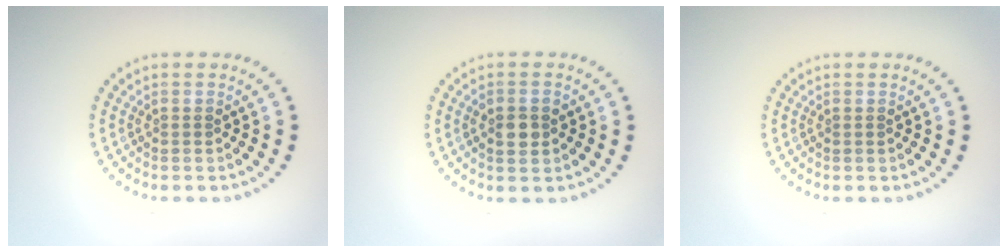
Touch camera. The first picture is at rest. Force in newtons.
{"total": 2.6, "press": 2.6, "slide": 0.3}
{"total": 0.0}